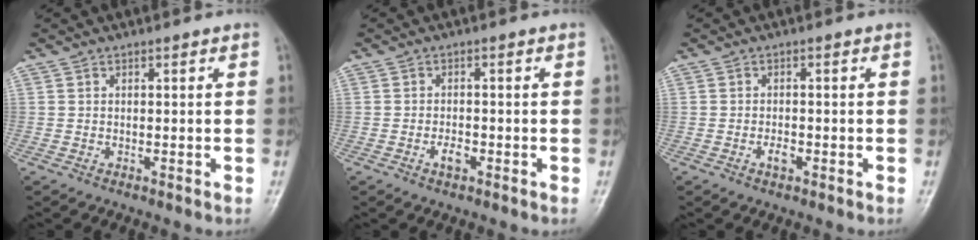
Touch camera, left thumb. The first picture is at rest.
{"total": 2.2, "force": [-1.0, 1.1, 1.6], "torque": [-0.028, 0.007, -0.017]}
{"total": 1.8, "force": [-0.8, 0.9, 1.3], "torque": [-0.023, 0.005, -0.012]}